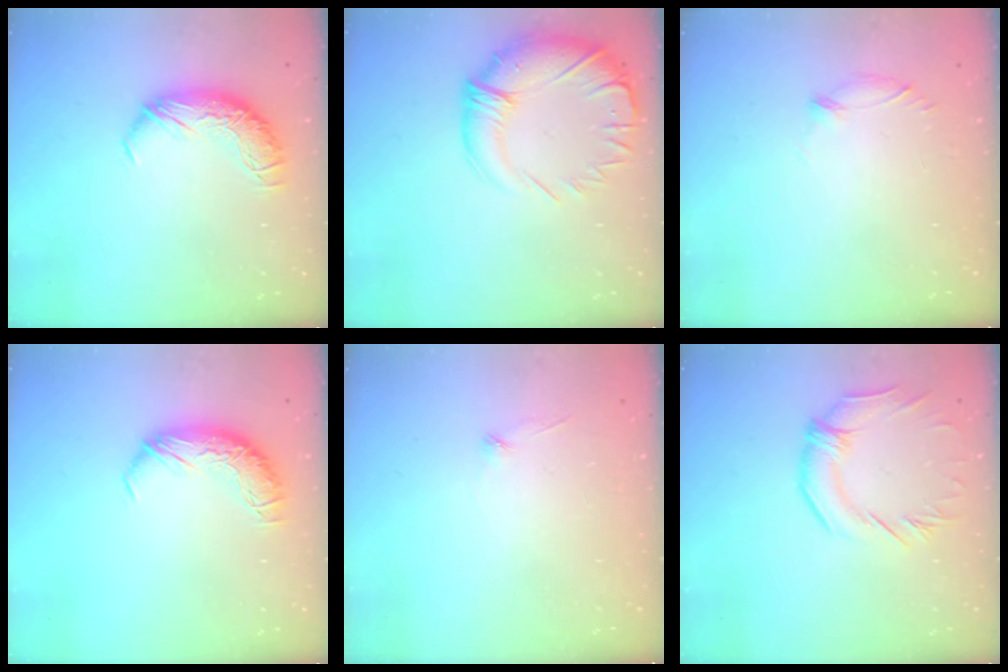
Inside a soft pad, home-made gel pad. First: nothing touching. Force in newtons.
{"total": 4.8, "press": 3.1, "slide": 3.6}
{"total": 5.9, "press": 5.7, "slide": 1.4}
{"total": 0.0}
{"total": 8.3, "press": 8.3, "slide": 0.5}
{"total": 1.1, "press": 0.5, "slide": 1.0}